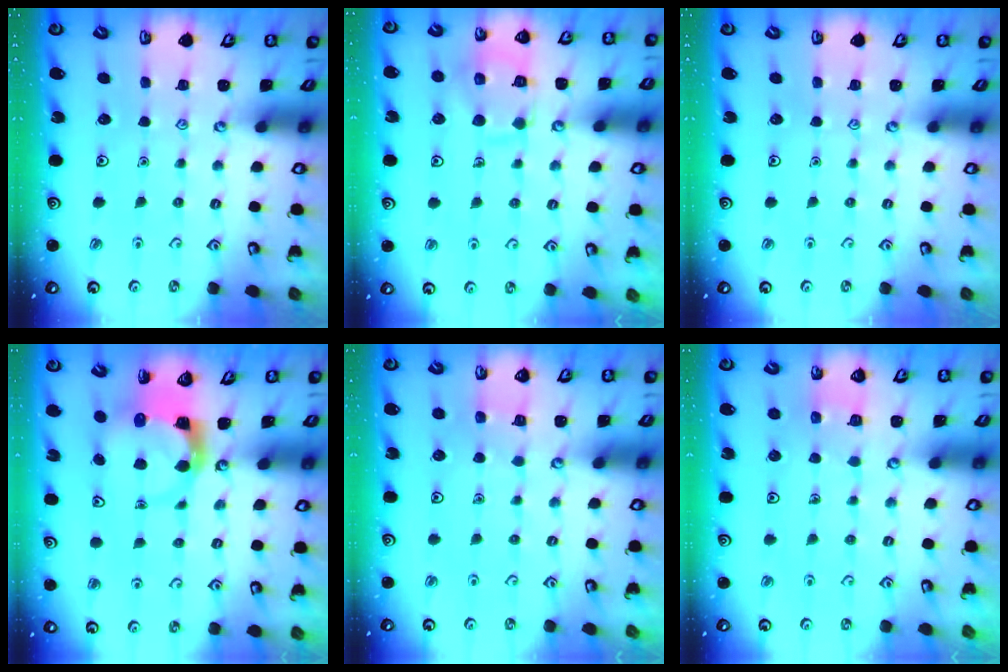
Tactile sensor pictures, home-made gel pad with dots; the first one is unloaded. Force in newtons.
{"total": 12.8, "press": 12.8, "slide": 1.2}
{"total": 0.0}
{"total": 3.8, "press": 3.8, "slide": 0.6}
{"total": 2.6, "press": 2.6, "slide": 0.2}
{"total": 2.8, "press": 2.8, "slide": 0.1}